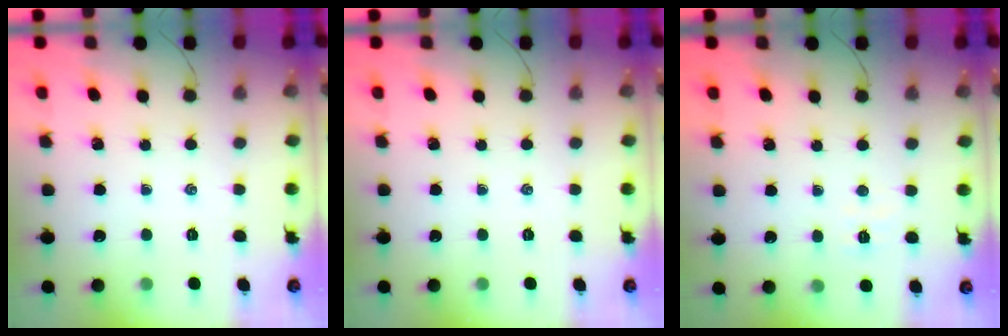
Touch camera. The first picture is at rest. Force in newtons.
{"total": 0.0}
{"total": 2.5, "press": 2.4, "slide": 0.7}